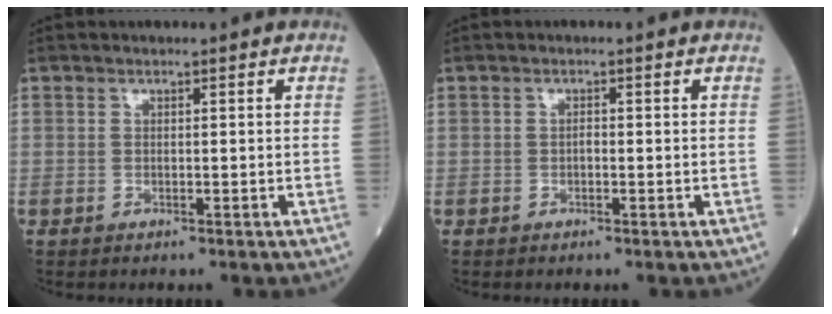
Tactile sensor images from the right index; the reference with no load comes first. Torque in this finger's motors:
{"motor_torque": [0.27, 0.01, 0.06, 0.00]}